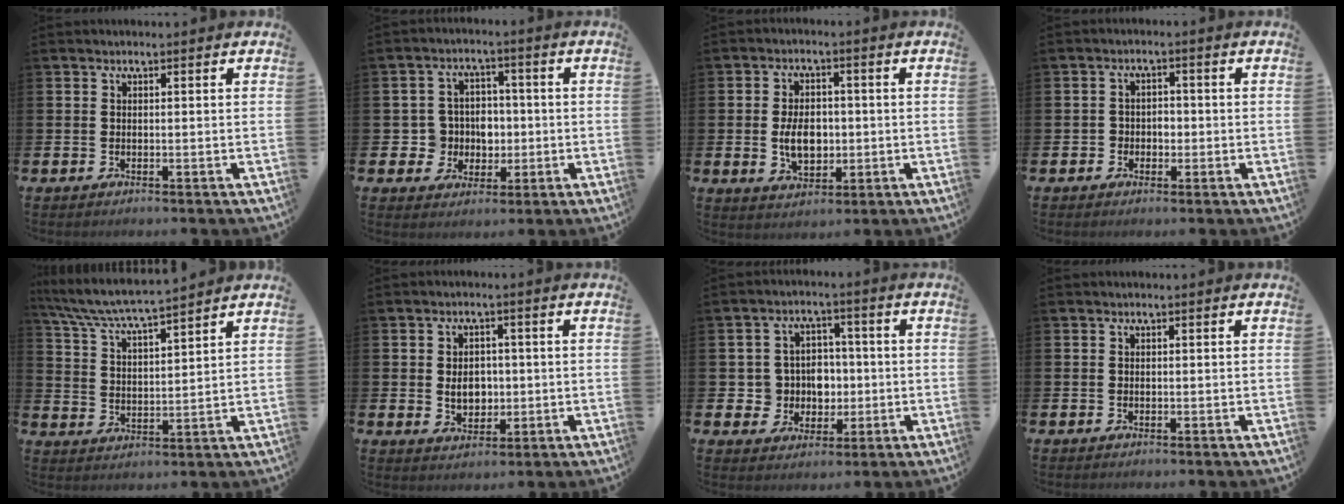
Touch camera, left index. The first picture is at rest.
{"total": 5.3, "force": [-0.3, 5.2, 1.0], "torque": [-0.034, 0.008, -0.011]}
{"total": 5.5, "force": [-0.4, 3.7, 4.1], "torque": [-0.062, 0.005, -0.012]}
{"total": 2.1, "force": [-0.7, 1.9, 0.6], "torque": [-0.013, 0.007, -0.020]}
{"total": 6.4, "force": [6.2, 0.1, 1.7], "torque": [-0.057, -0.041, 0.107]}
{"total": 4.0, "force": [-0.1, 3.2, 2.4], "torque": [-0.028, 0.001, -0.012]}
{"total": 5.6, "force": [0.0, 5.4, 1.3], "torque": [-0.039, 0.009, -0.005]}
{"total": 0.0}